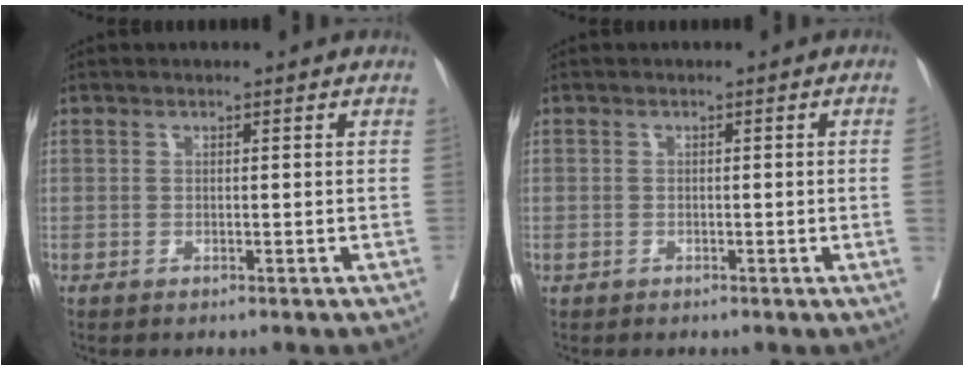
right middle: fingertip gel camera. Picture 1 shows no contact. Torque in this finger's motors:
{"motor_torque": [0.87, -1.03, -0.96, -0.21]}